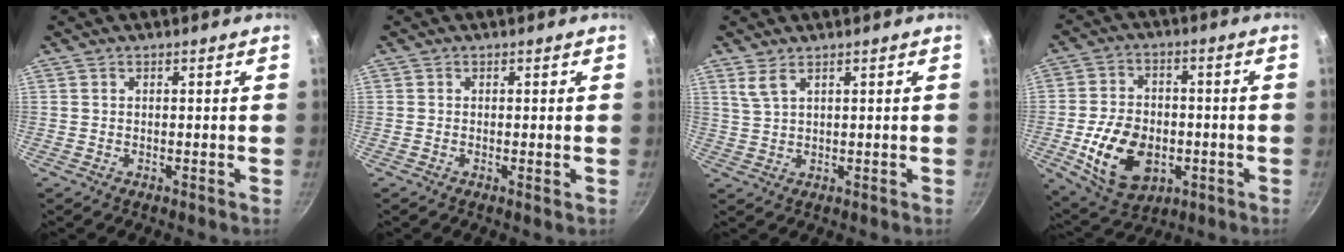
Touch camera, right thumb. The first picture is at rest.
{"total": 0.6, "force": [-0.1, 0.1, 0.6], "torque": [-0.012, -0.003, -0.003]}
{"total": 2.8, "force": [1.8, 1.0, 2.0], "torque": [-0.044, -0.010, 0.041]}
{"total": 15.2, "force": [-3.7, 10.4, 10.4], "torque": [-0.166, 0.012, -0.051]}